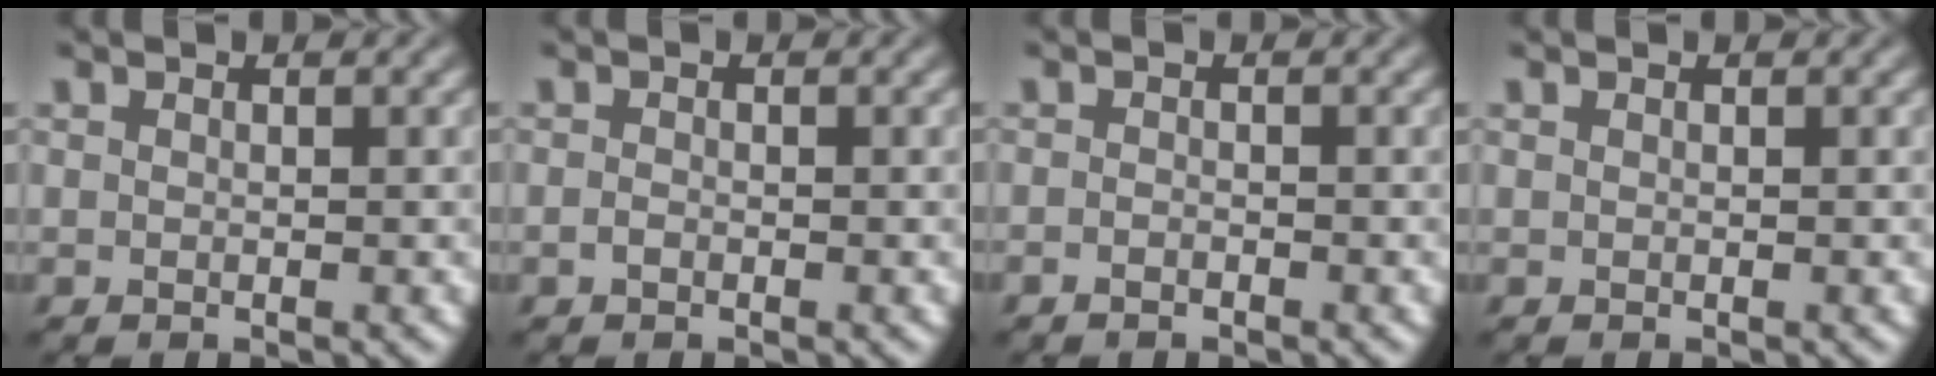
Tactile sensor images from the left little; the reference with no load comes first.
{"total": 0.6, "force": [-0.3, 0.4, 0.4], "torque": [-0.008, -0.002, -0.007]}
{"total": 0.7, "force": [-0.5, 0.2, 0.4], "torque": [-0.007, -0.002, -0.010]}
{"total": 0.0}